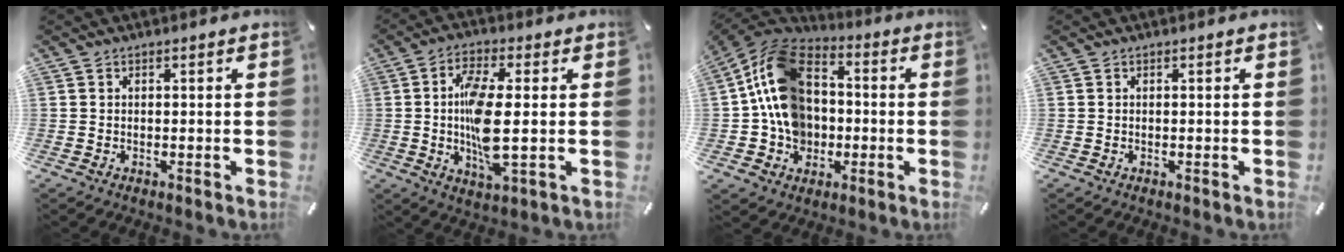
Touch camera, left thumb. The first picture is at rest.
{"total": 11.5, "force": [-0.1, 3.7, 10.9], "torque": [-0.215, -0.013, -0.004]}
{"total": 16.1, "force": [-0.7, 13.4, 8.9], "torque": [-0.196, 0.016, -0.010]}
{"total": 0.0}